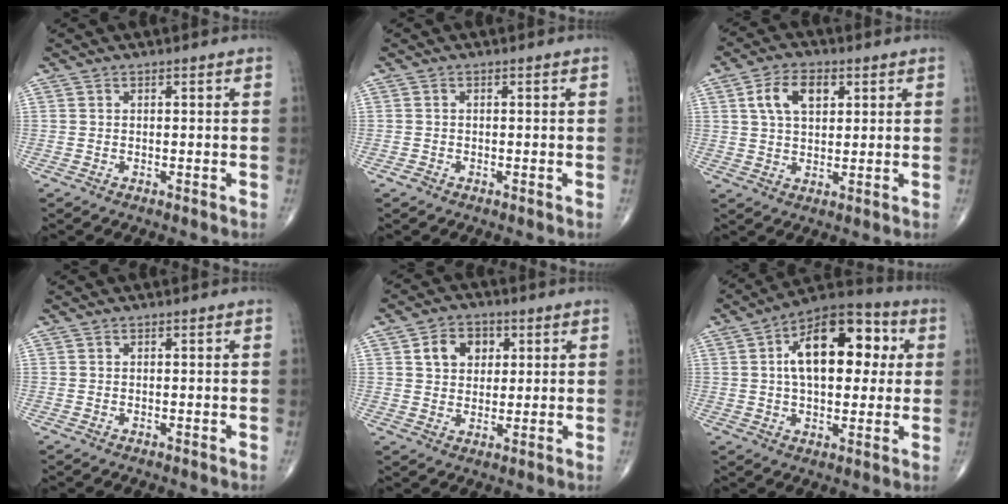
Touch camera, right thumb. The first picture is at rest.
{"total": 0.8, "force": [-0.5, 0.5, 0.2], "torque": [-0.004, 0.001, -0.013]}
{"total": 7.9, "force": [2.7, 4.7, 5.7], "torque": [-0.092, 0.000, 0.049]}
{"total": 0.0}
{"total": 7.3, "force": [2.4, 5.6, 4.0], "torque": [-0.032, -0.003, 0.038]}
{"total": 18.5, "force": [3.9, 10.0, 15.0], "torque": [-0.196, 0.021, 0.052]}